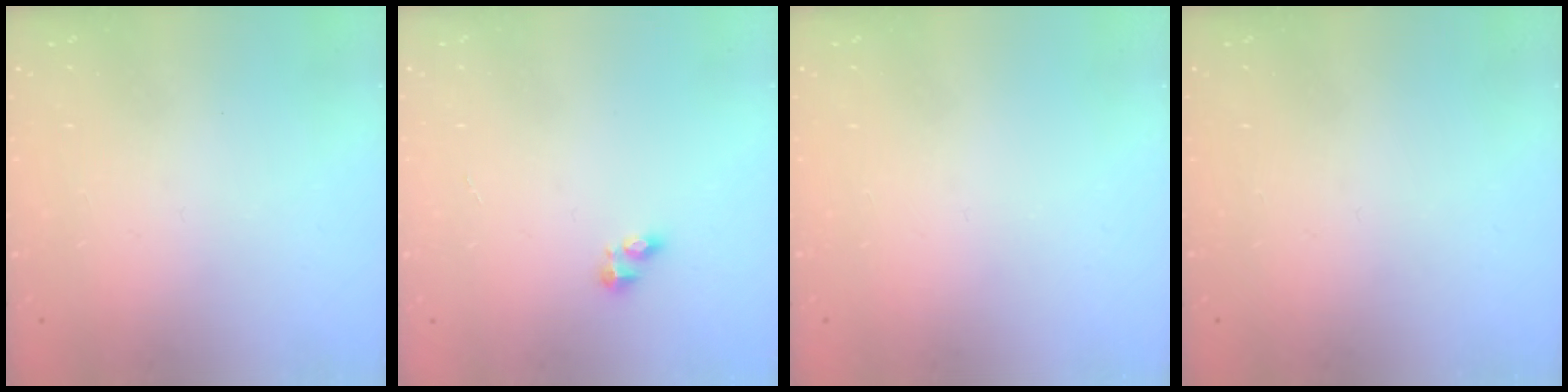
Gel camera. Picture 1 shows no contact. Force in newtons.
{"total": 2.5, "press": 2.5, "slide": 0.3}
{"total": 0.0}
{"total": 0.0}